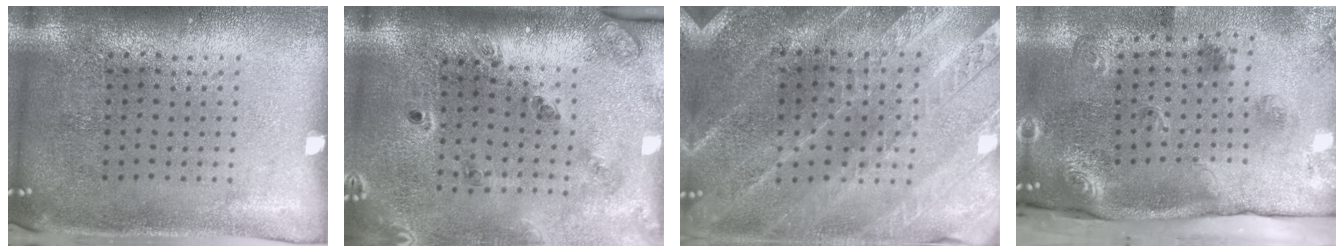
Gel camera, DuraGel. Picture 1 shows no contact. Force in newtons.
{"total": 1.7, "press": 1.6, "slide": 0.5}
{"total": 2.4, "press": 2.4, "slide": 0.3}
{"total": 3.0, "press": 2.0, "slide": 2.2}